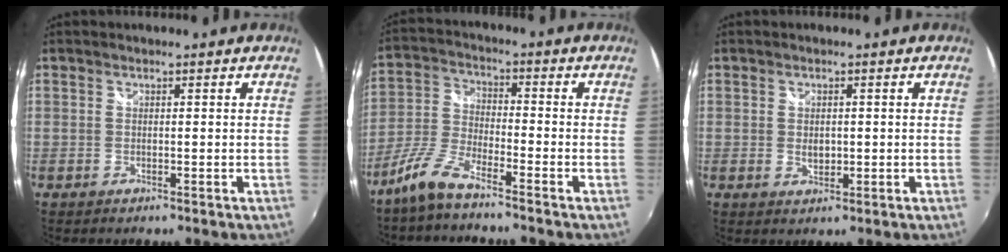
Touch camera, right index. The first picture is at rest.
{"total": 7.1, "force": [-5.7, 1.4, 4.0], "torque": [-0.094, 0.004, -0.120]}
{"total": 2.3, "force": [-0.1, 1.8, 1.5], "torque": [-0.024, -0.002, 0.001]}